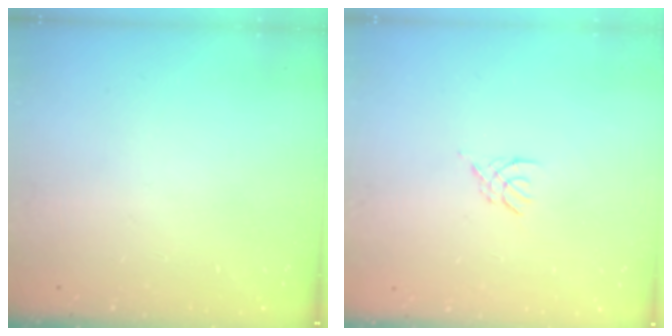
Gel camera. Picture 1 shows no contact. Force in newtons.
{"total": 2.6, "press": 2.5, "slide": 0.6}